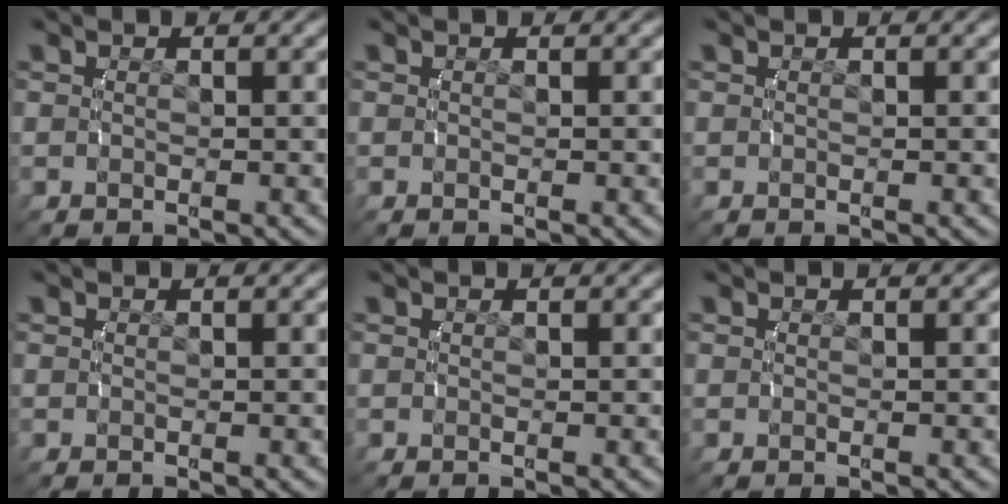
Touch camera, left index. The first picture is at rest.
{"total": 0.0}
{"total": 0.0}
{"total": 0.0}
{"total": 0.0}
{"total": 0.0}